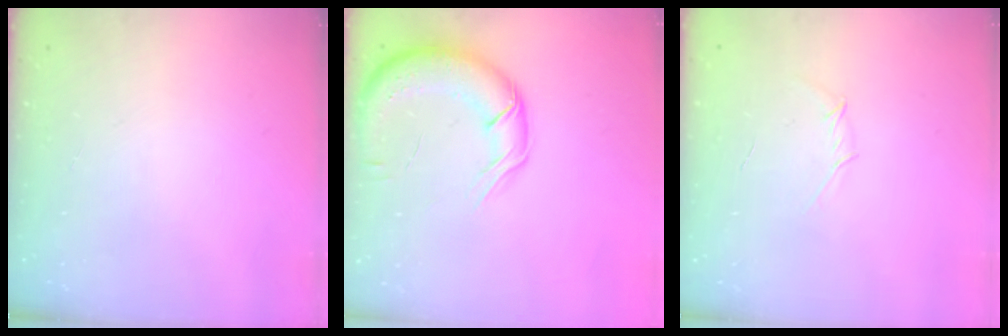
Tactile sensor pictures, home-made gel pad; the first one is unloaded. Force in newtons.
{"total": 14.4, "press": 14.0, "slide": 3.5}
{"total": 3.5, "press": 3.4, "slide": 0.8}